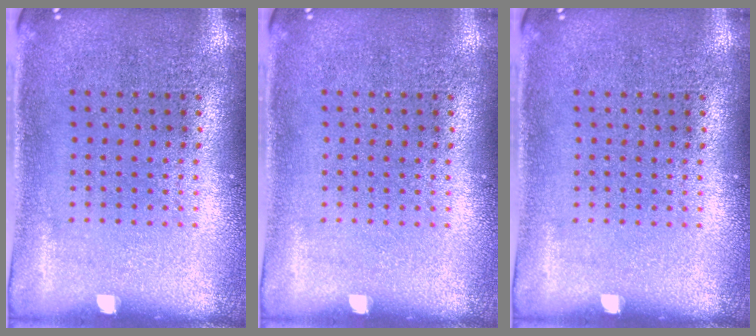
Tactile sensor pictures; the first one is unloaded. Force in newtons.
{"total": 0.0}
{"total": 0.0}